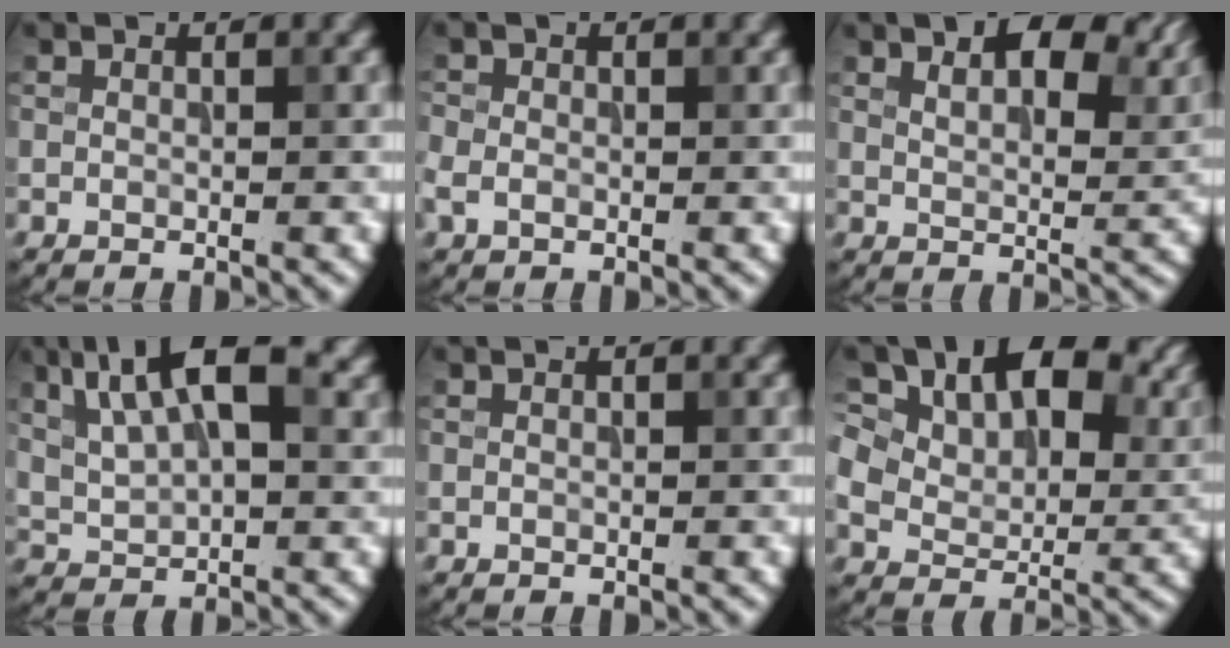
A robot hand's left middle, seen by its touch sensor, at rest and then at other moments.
{"total": 1.6, "force": [-0.5, 1.2, 0.8], "torque": [-0.020, 0.000, -0.014]}
{"total": 8.6, "force": [5.2, 3.7, 5.8], "torque": [-0.086, 0.013, 0.080]}
{"total": 9.7, "force": [4.1, 4.4, 7.7], "torque": [-0.152, 0.022, 0.067]}
{"total": 0.0}
{"total": 16.4, "force": [8.1, 9.6, 10.6], "torque": [-0.184, 0.046, 0.129]}